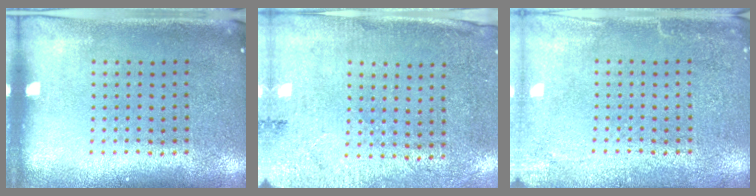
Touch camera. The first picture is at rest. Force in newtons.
{"total": 2.7, "press": 2.2, "slide": 1.5}
{"total": 2.8, "press": 2.8, "slide": 0.3}